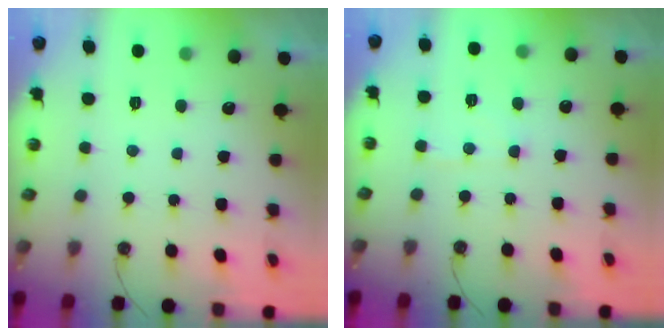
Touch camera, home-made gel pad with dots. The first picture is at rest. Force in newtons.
{"total": 5.4, "press": 5.3, "slide": 0.8}